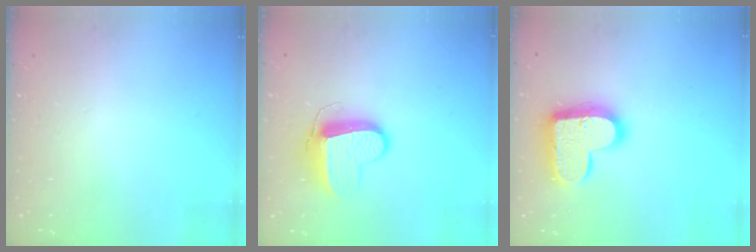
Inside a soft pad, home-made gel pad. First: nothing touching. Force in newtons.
{"total": 10.5, "press": 10.5, "slide": 0.8}
{"total": 16.9, "press": 16.8, "slide": 1.1}